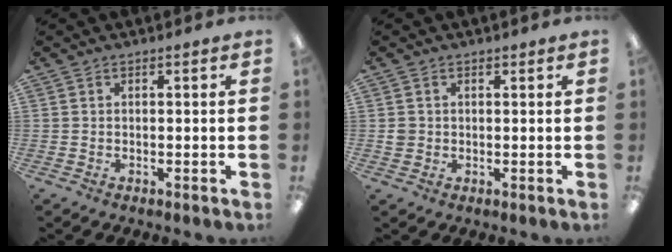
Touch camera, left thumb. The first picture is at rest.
{"total": 2.2, "force": [0.3, 2.2, 0.3], "torque": [-0.001, 0.001, 0.002]}